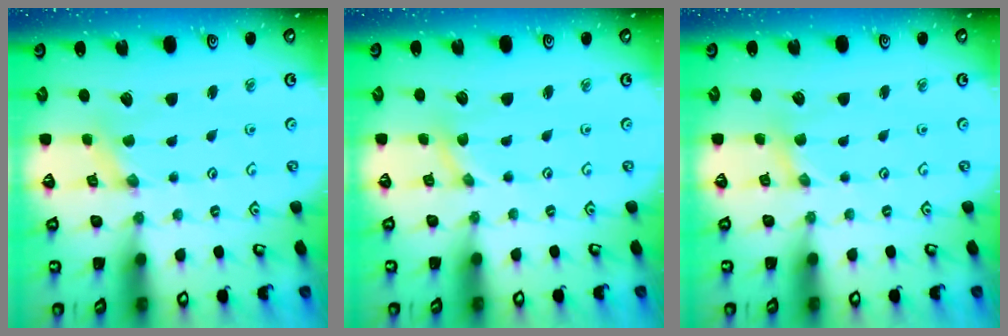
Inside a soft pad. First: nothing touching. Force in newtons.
{"total": 0.0}
{"total": 1.7, "press": 1.7, "slide": 0.3}